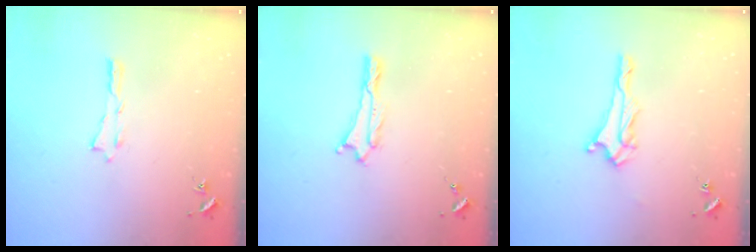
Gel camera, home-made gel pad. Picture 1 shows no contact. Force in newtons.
{"total": 0.0}
{"total": 3.6, "press": 3.6, "slide": 0.4}